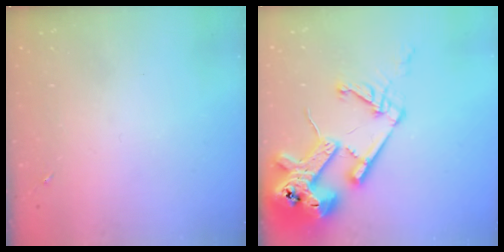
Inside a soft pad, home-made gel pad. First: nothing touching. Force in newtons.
{"total": 21.7, "press": 21.5, "slide": 2.7}